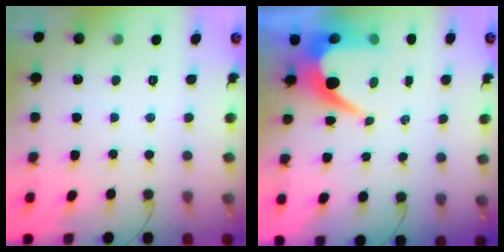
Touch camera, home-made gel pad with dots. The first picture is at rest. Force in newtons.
{"total": 7.8, "press": 7.7, "slide": 0.7}